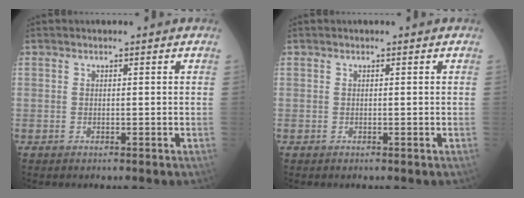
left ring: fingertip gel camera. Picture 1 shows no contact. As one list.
[{"total": 0.0}]